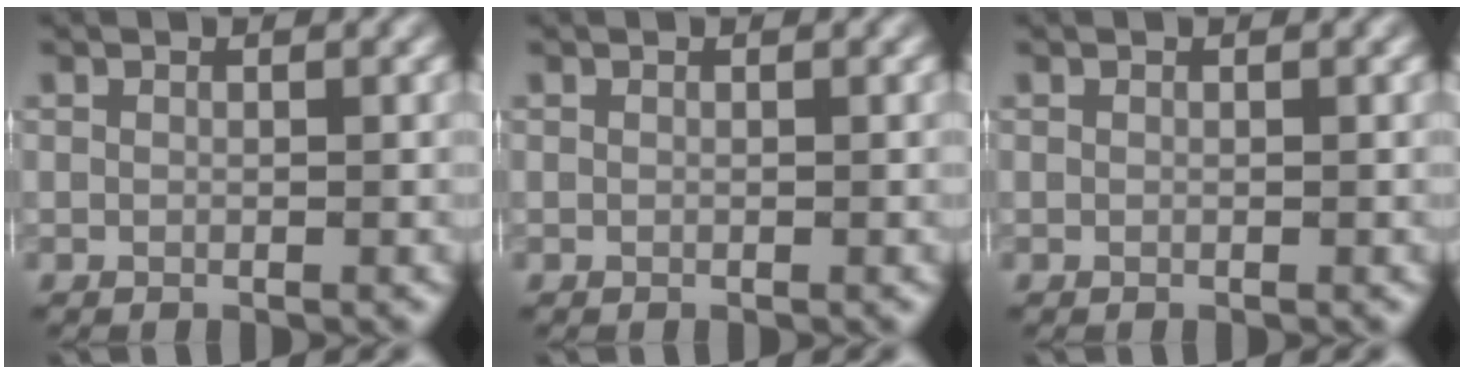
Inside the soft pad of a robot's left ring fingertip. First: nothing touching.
{"total": 0.0}
{"total": 0.0}